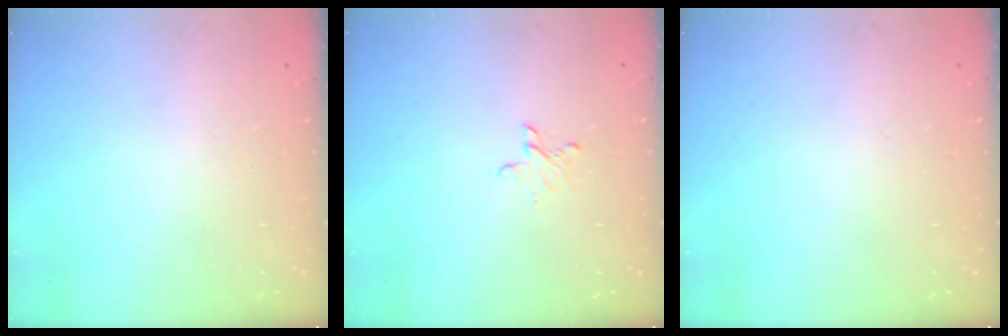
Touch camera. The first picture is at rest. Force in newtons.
{"total": 3.4, "press": 3.4, "slide": 0.3}
{"total": 0.0}